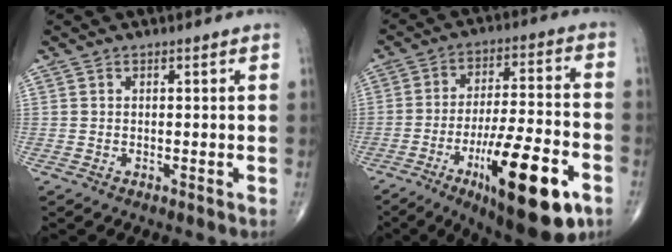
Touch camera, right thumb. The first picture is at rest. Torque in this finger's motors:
{"motor_torque": [4.02, 0.98, 1.94, -0.84, 0.21]}